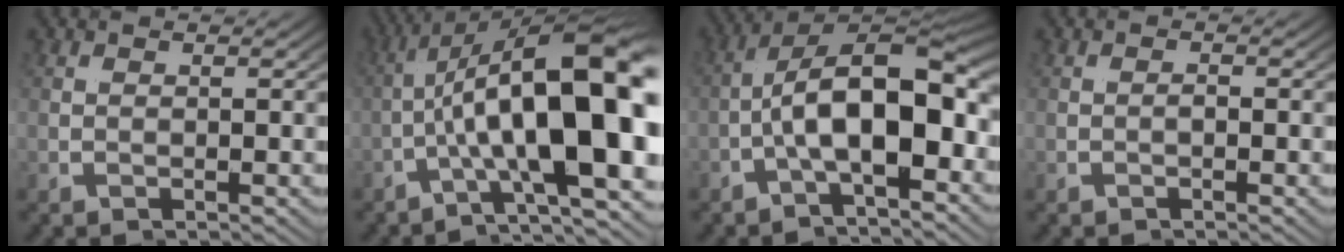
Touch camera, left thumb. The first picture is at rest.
{"total": 14.6, "force": [-1.6, 4.9, 13.7], "torque": [-0.200, 0.008, -0.040]}
{"total": 12.3, "force": [-1.9, 6.2, 10.4], "torque": [-0.197, -0.007, -0.036]}
{"total": 0.5, "force": [-0.5, 0.1, 0.1], "torque": [-0.009, -0.003, -0.010]}